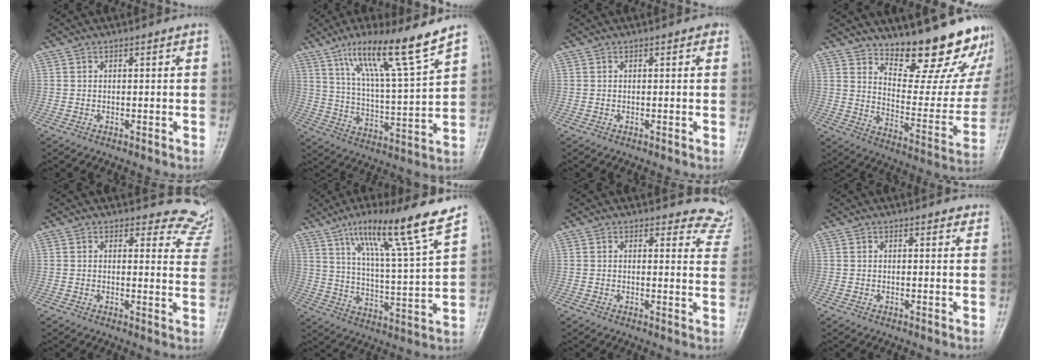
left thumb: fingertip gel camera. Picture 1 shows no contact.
{"total": 14.8, "force": [10.1, 0.6, 10.9], "torque": [-0.184, -0.053, 0.179]}
{"total": 0.6, "force": [0.2, 0.3, 0.4], "torque": [0.001, 0.001, -0.003]}
{"total": 21.3, "force": [17.1, 6.7, 10.7], "torque": [-0.104, -0.143, 0.232]}
{"total": 9.6, "force": [9.1, 3.0, -1.0], "torque": [0.070, -0.081, 0.060]}
{"total": 16.0, "force": [10.9, 0.2, 11.8], "torque": [-0.183, -0.057, 0.177]}
{"total": 8.1, "force": [7.6, 2.7, -0.8], "torque": [0.065, -0.057, 0.045]}
{"total": 1.9, "force": [1.6, 0.7, 0.6], "torque": [0.005, -0.004, 0.012]}